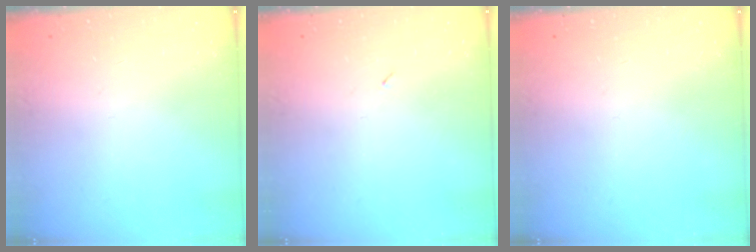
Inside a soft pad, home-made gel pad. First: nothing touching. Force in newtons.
{"total": 2.2, "press": 2.1, "slide": 0.9}
{"total": 0.0}